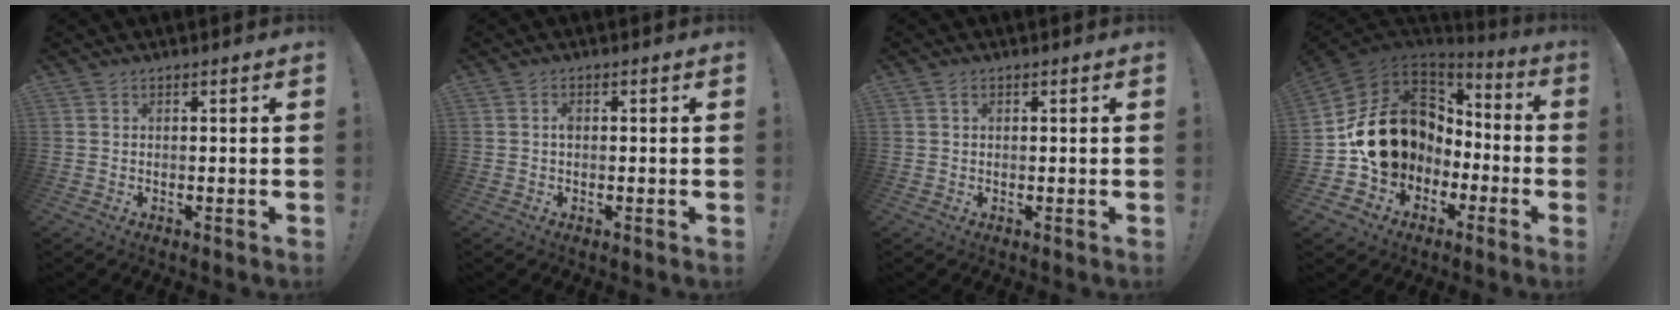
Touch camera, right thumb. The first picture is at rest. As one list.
[{"total": 1.1, "force": [-0.1, 0.6, 0.9], "torque": [-0.010, 0.000, -0.004]}, {"total": 0.9, "force": [0.4, 0.8, 0.1], "torque": [0.005, 0.000, 0.005]}, {"total": 16.7, "force": [0.3, 14.2, 8.8], "torque": [-0.123, -0.004, 0.038]}]